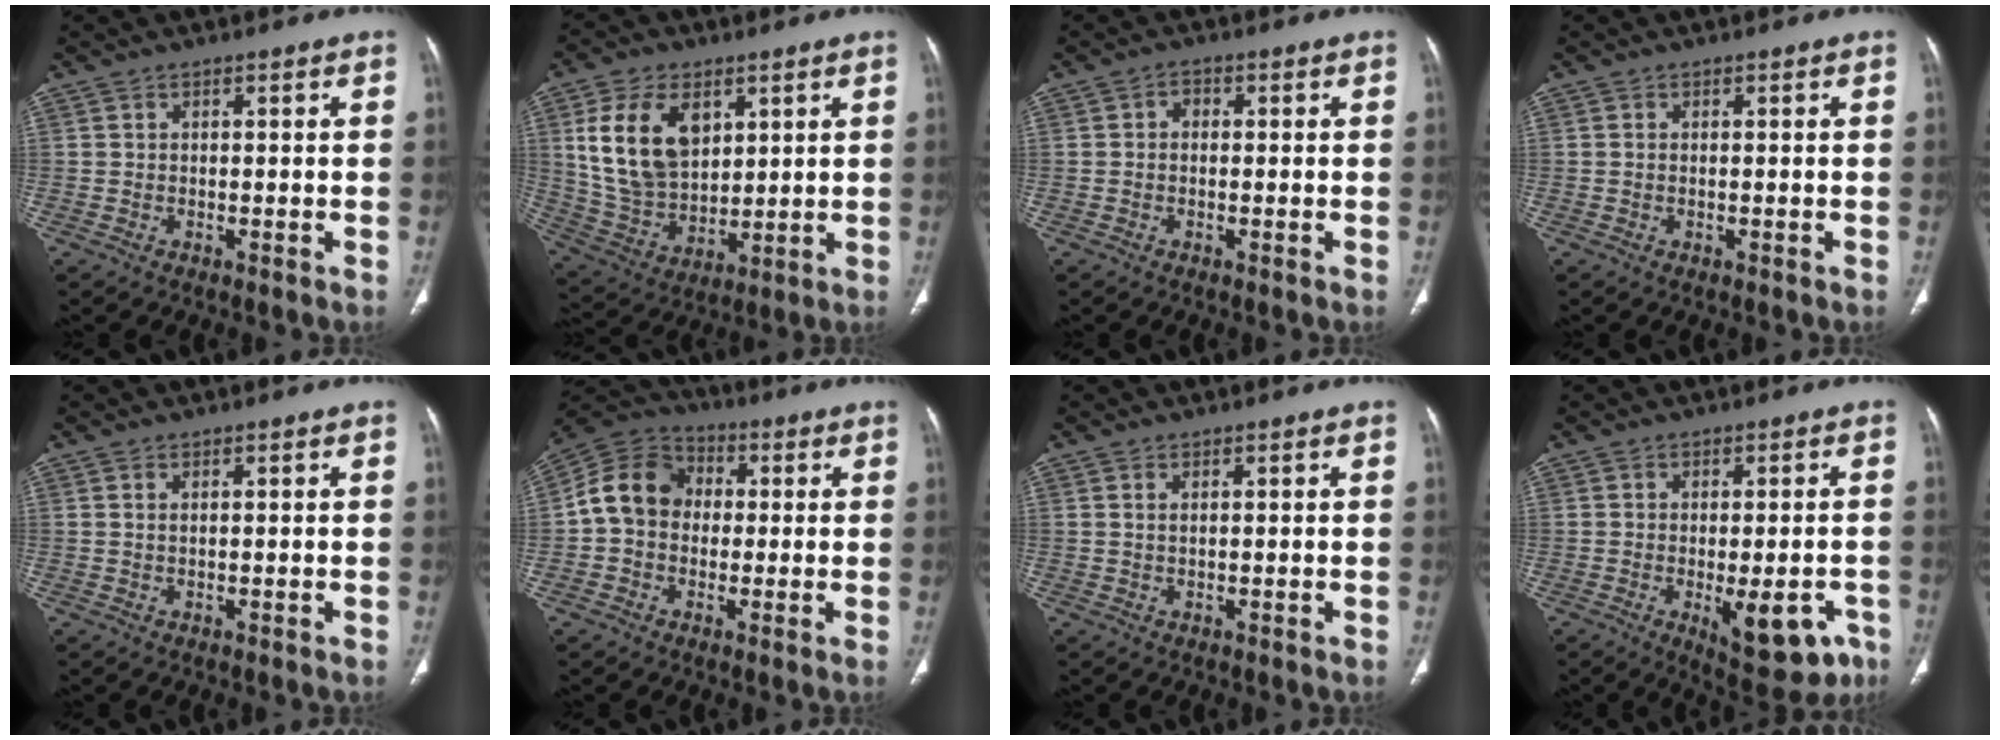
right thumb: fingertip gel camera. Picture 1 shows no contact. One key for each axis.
{"total": 16.1, "fx": 5.5, "fy": 10.4, "fz": 11.1, "tx": -0.185, "ty": -0.017, "tz": 0.121}
{"total": 1.6, "fx": 0.0, "fy": 1.2, "fz": 0.9, "tx": -0.007, "ty": 0.007, "tz": -0.006}
{"total": 0.0}
{"total": 0.6, "fx": 0.3, "fy": 0.2, "fz": 0.5, "tx": -0.014, "ty": 0.004, "tz": 0.007}
{"total": 11.5, "fx": 0.3, "fy": 9.6, "fz": 6.3, "tx": -0.099, "ty": 0.032, "tz": -0.011}
{"total": 0.8, "fx": 0.4, "fy": 0.3, "fz": 0.7, "tx": -0.018, "ty": 0.004, "tz": 0.010}
{"total": 11.6, "fx": -4.5, "fy": 5.1, "fz": 9.5, "tx": -0.096, "ty": 0.003, "tz": -0.047}